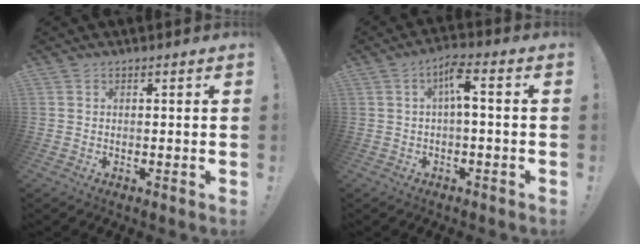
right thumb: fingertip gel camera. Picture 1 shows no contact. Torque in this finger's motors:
{"motor_torque": [0.09, 0.10, 0.24, 0.22, 0.17]}